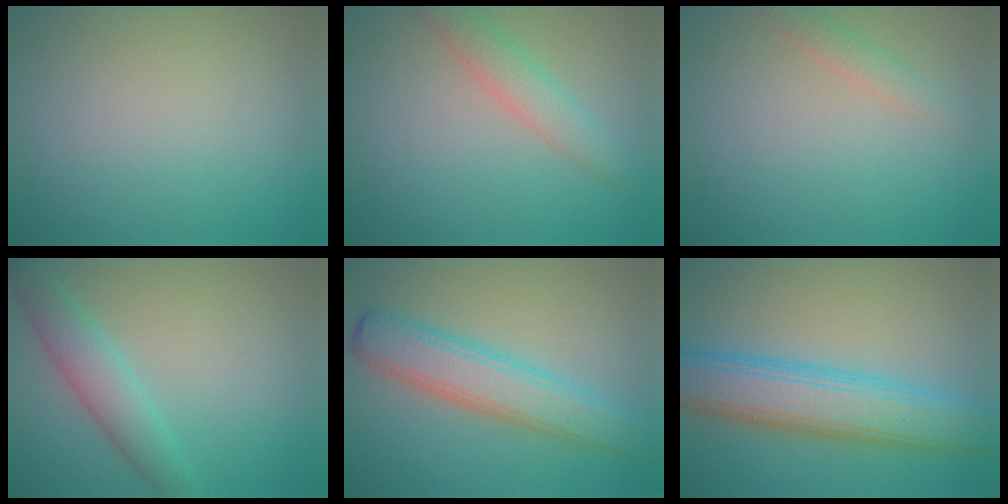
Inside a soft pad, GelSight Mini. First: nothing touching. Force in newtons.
{"total": 3.0, "press": 3.0, "slide": 0.1}
{"total": 1.5, "press": 1.5, "slide": 0.1}
{"total": 3.6, "press": 3.6, "slide": 0.0}
{"total": 5.5, "press": 5.5, "slide": 0.1}
{"total": 7.7, "press": 7.7, "slide": 0.2}